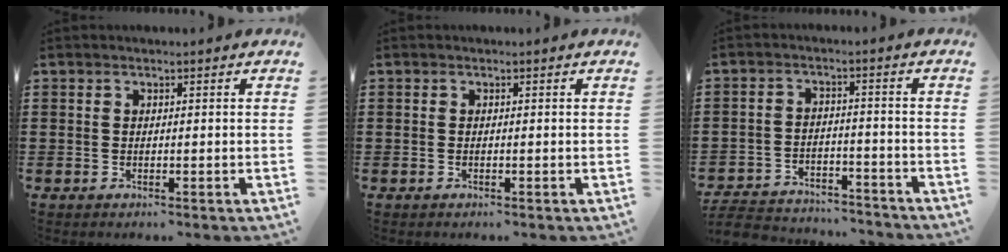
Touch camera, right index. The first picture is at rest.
{"total": 0.0}
{"total": 5.3, "force": [-5.2, 0.8, 0.9], "torque": [-0.027, 0.003, -0.106]}